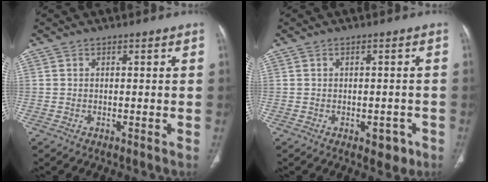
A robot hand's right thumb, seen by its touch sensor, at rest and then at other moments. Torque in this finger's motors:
{"motor_torque": [0.16, 0.28, -0.10, 0.26, 0.05]}